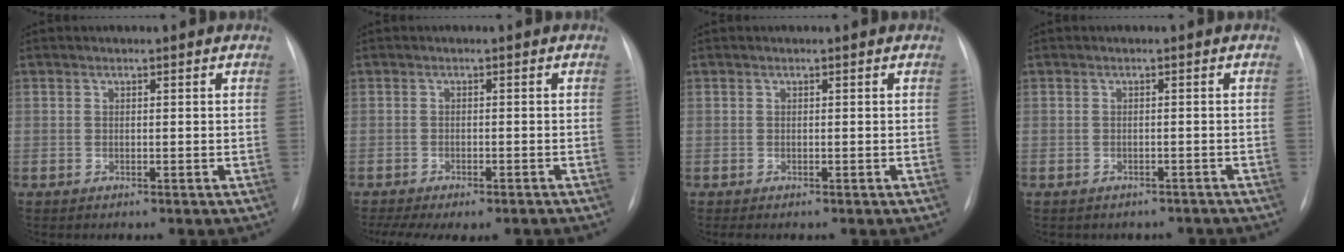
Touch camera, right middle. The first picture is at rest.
{"total": 11.1, "force": [-8.9, 3.5, 5.8], "torque": [-0.101, -0.001, -0.115]}
{"total": 0.0}
{"total": 4.2, "force": [-3.7, 2.0, 0.4], "torque": [-0.005, 0.012, -0.037]}